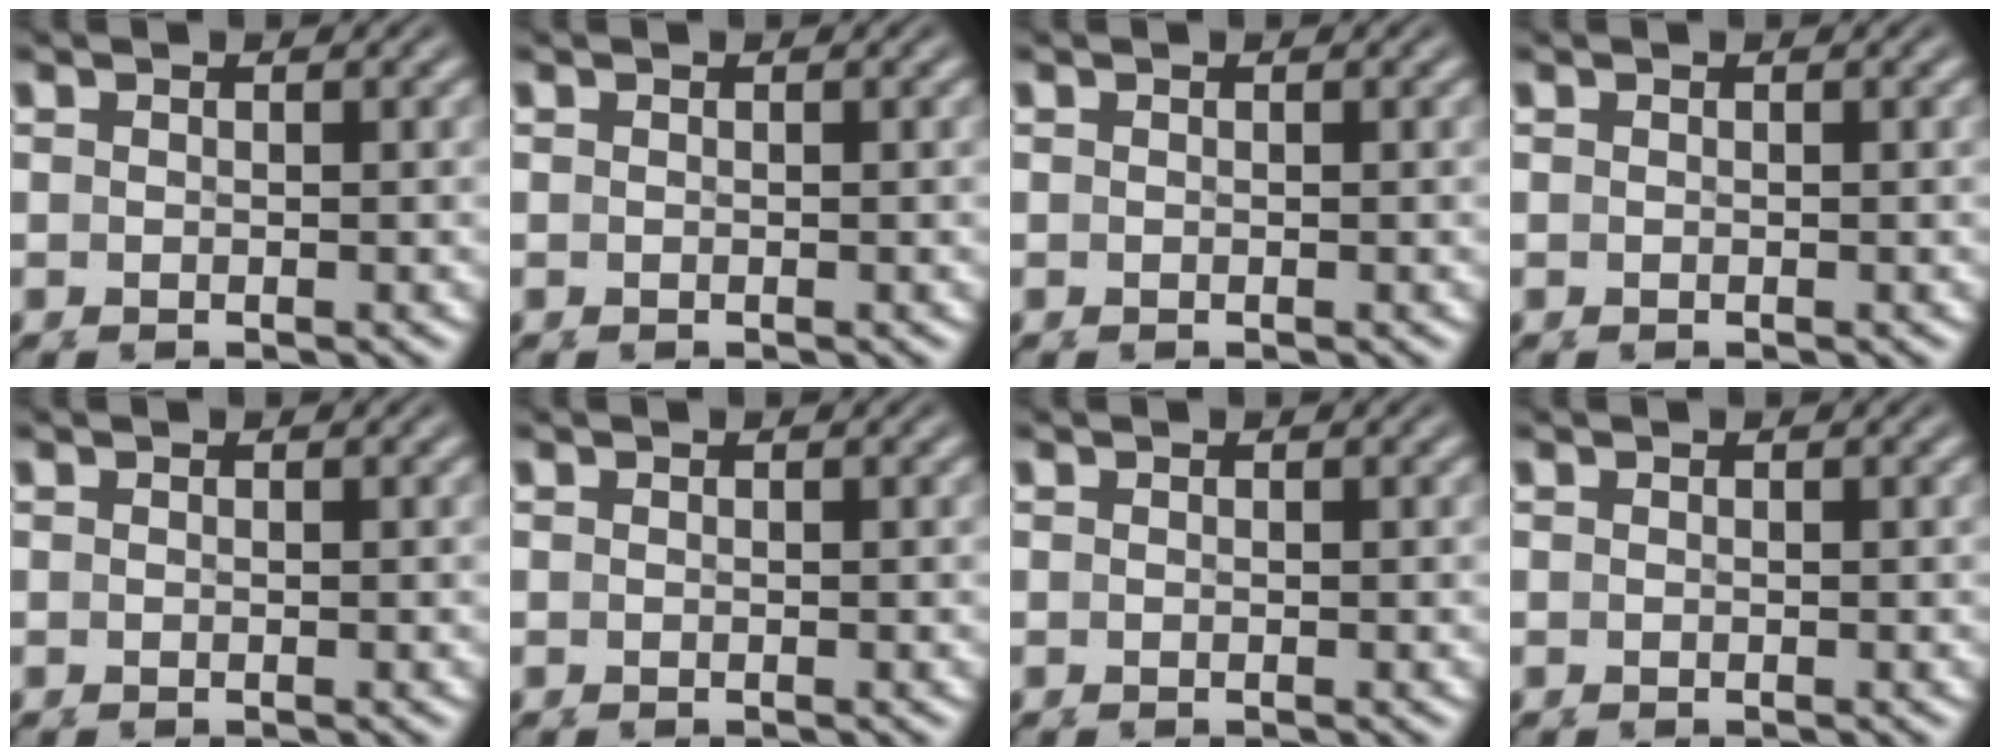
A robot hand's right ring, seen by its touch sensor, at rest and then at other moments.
{"total": 0.0}
{"total": 0.0}
{"total": 0.0}
{"total": 0.0}
{"total": 0.0}
{"total": 0.0}
{"total": 0.0}